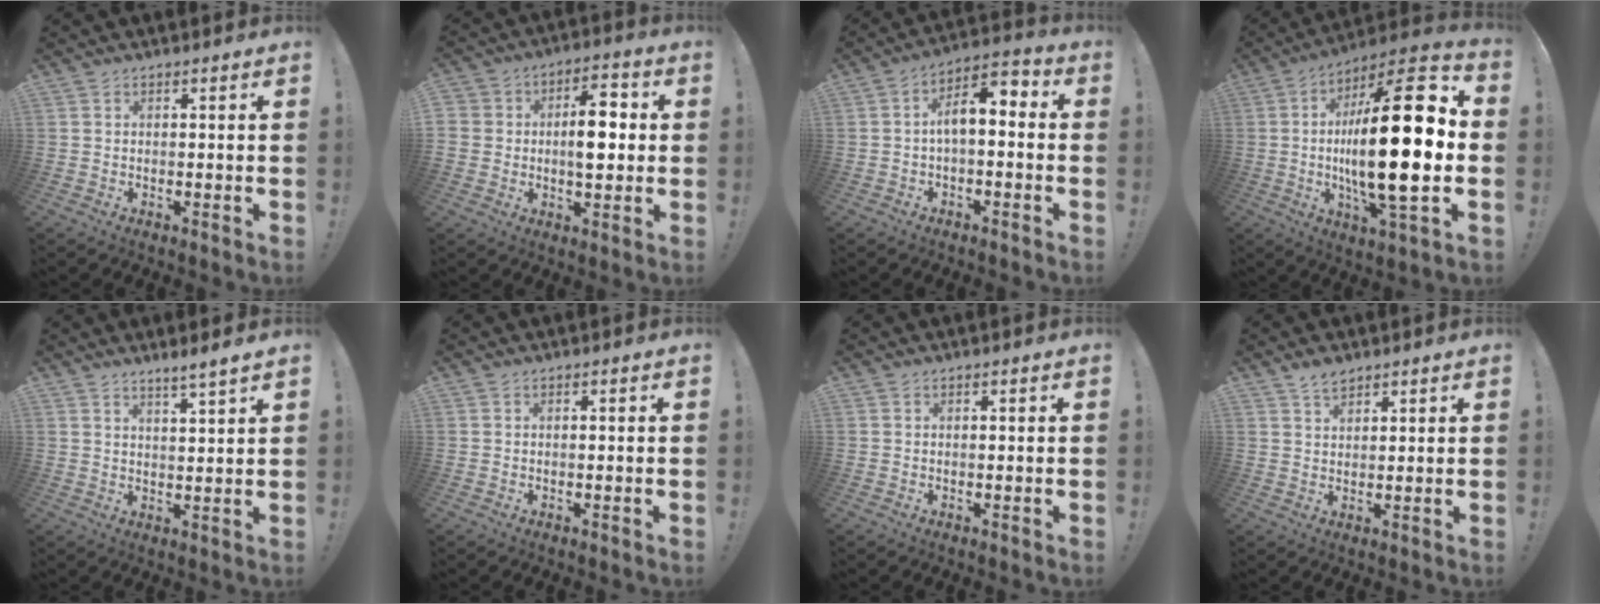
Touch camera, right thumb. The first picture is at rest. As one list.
[{"total": 11.1, "force": [-0.7, 8.0, 7.7], "torque": [-0.124, 0.026, -0.012]}, {"total": 7.6, "force": [0.2, 3.3, 6.9], "torque": [-0.109, 0.000, 0.003]}, {"total": 28.3, "force": [-0.7, 8.5, 27.0], "torque": [-0.461, -0.002, -0.023]}, {"total": 4.1, "force": [3.6, -0.5, 2.0], "torque": [-0.028, -0.028, 0.059]}, {"total": 0.0}, {"total": 0.0}, {"total": 4.0, "force": [3.2, 1.7, 1.5], "torque": [-0.027, -0.016, 0.060]}]